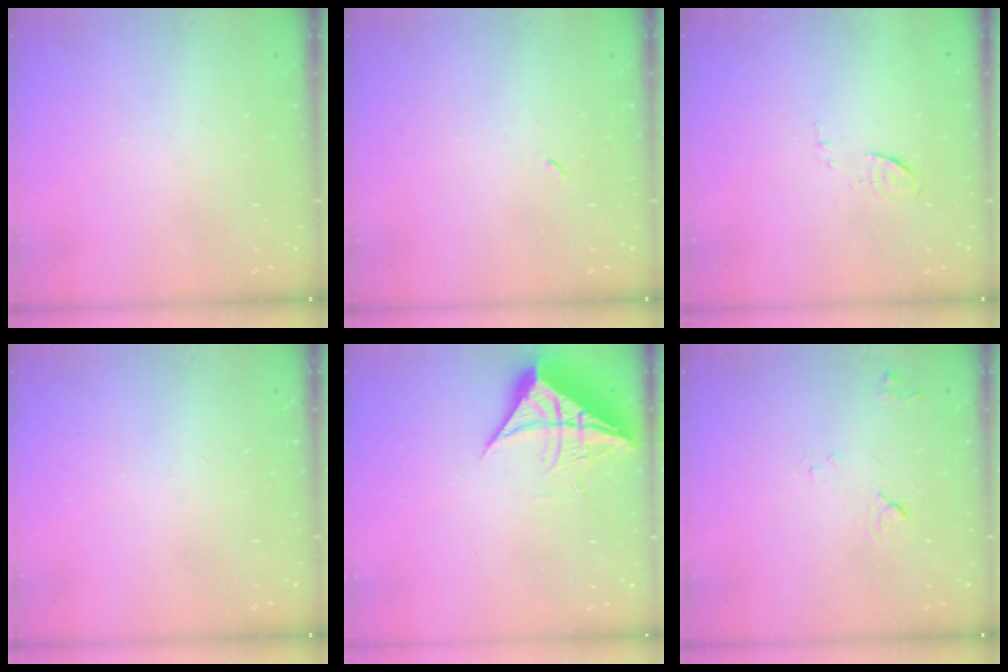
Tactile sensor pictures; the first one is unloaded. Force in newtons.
{"total": 2.6, "press": 2.3, "slide": 1.2}
{"total": 5.0, "press": 4.9, "slide": 1.2}
{"total": 0.0}
{"total": 9.4, "press": 9.3, "slide": 1.0}
{"total": 8.0, "press": 7.9, "slide": 0.8}